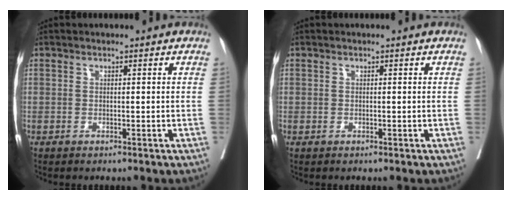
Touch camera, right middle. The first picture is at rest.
{"total": 0.0}